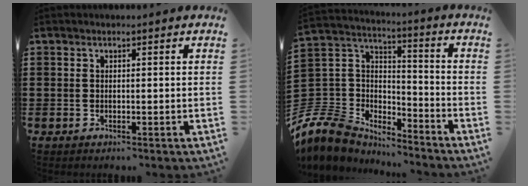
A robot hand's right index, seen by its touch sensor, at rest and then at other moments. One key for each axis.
{"total": 9.4, "fx": -7.5, "fy": 5.4, "fz": 2.0, "tx": -0.098, "ty": -0.001, "tz": -0.154}